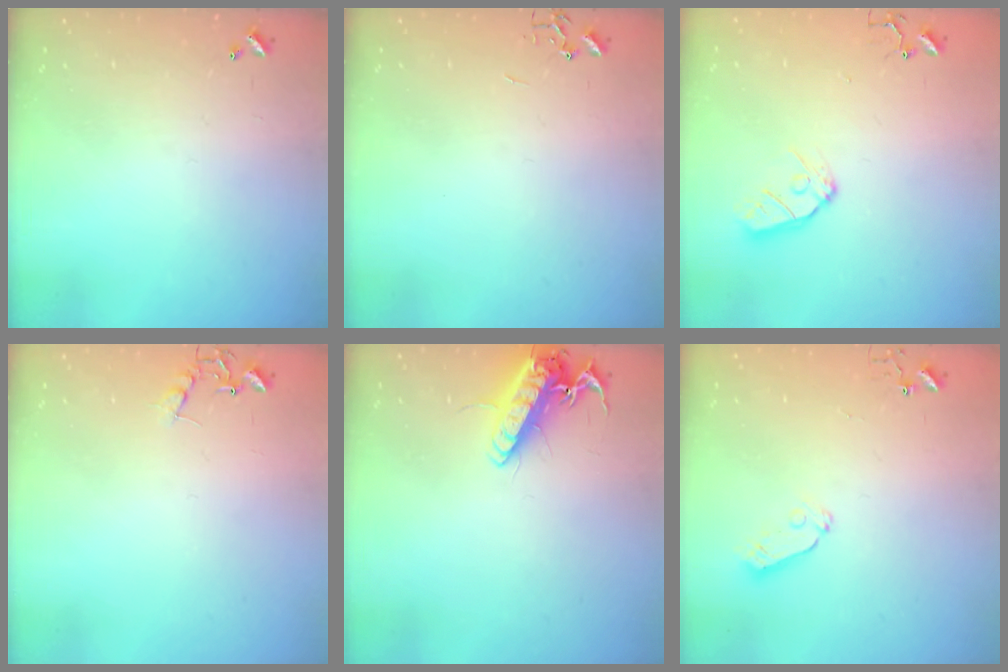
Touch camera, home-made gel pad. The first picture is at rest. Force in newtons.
{"total": 0.0}
{"total": 9.2, "press": 9.2, "slide": 0.8}
{"total": 6.8, "press": 6.8, "slide": 0.3}
{"total": 13.8, "press": 13.7, "slide": 1.9}
{"total": 4.1, "press": 4.1, "slide": 0.1}